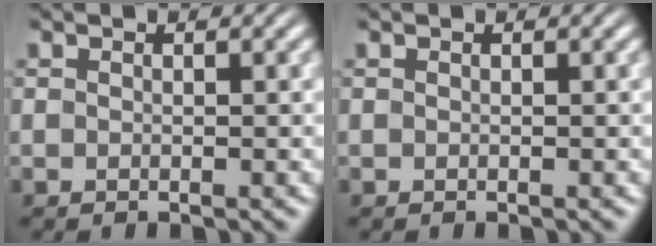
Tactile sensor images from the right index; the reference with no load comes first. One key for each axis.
{"total": 0.0}